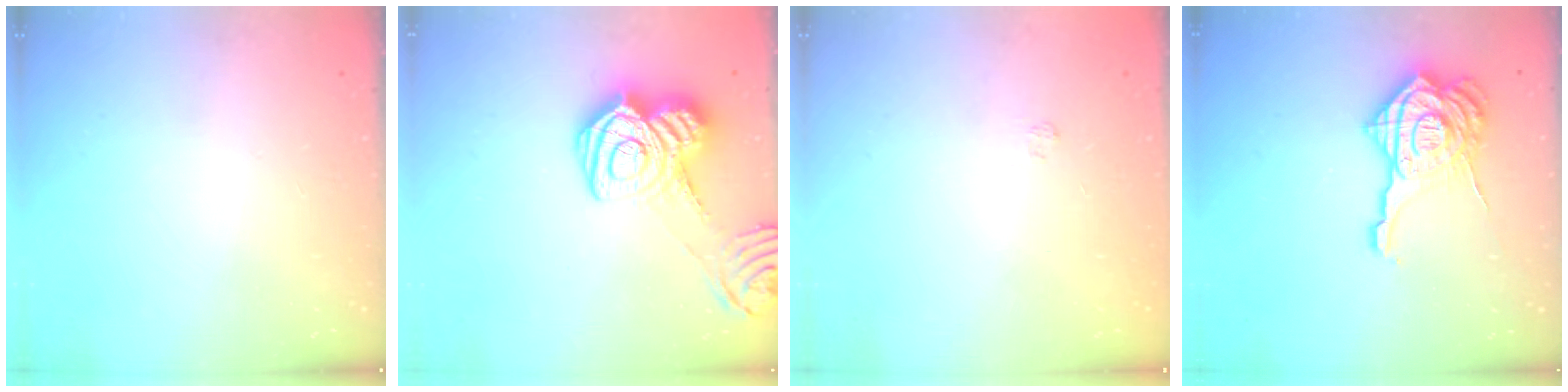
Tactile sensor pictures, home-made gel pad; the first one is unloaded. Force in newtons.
{"total": 17.8, "press": 17.8, "slide": 1.2}
{"total": 1.7, "press": 1.2, "slide": 1.1}
{"total": 18.9, "press": 18.8, "slide": 1.9}